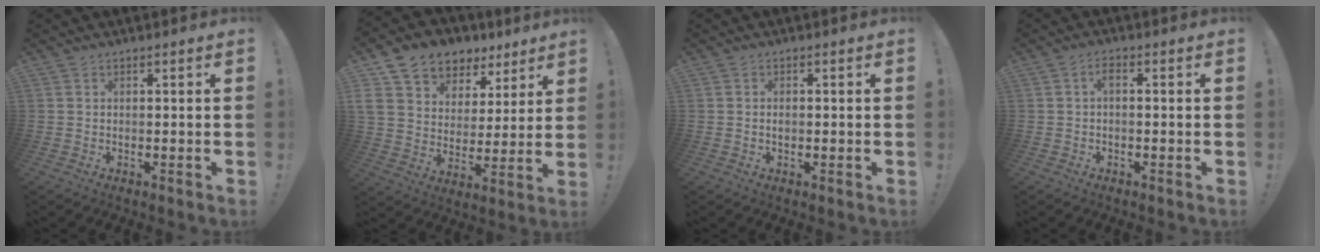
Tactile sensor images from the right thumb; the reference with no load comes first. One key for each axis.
{"total": 10.5, "fx": 6.5, "fy": 7.7, "fz": 3.1, "tx": -0.046, "ty": -0.050, "tz": 0.126}
{"total": 1.0, "fx": -0.2, "fy": 0.8, "fz": 0.5, "tx": -0.008, "ty": 0.004, "tz": -0.005}
{"total": 2.3, "fx": -0.5, "fy": 0.8, "fz": 2.0, "tx": -0.043, "ty": 0.012, "tz": -0.010}